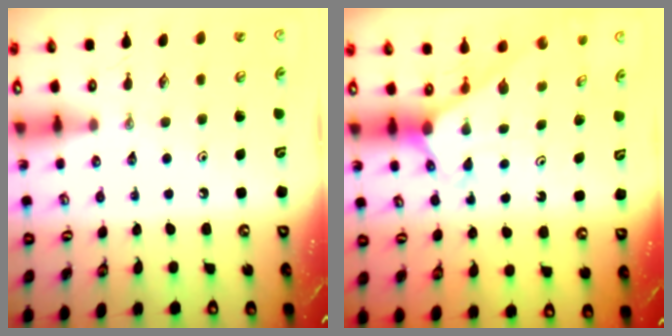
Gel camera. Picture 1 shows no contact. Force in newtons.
{"total": 2.2, "press": 2.2, "slide": 0.2}